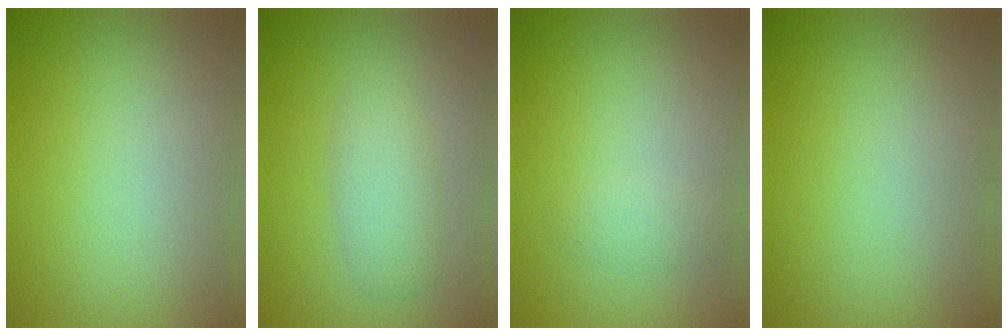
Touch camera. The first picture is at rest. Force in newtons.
{"total": 2.5, "press": 2.5, "slide": 0.0}
{"total": 1.1, "press": 1.1, "slide": 0.0}
{"total": 0.0}